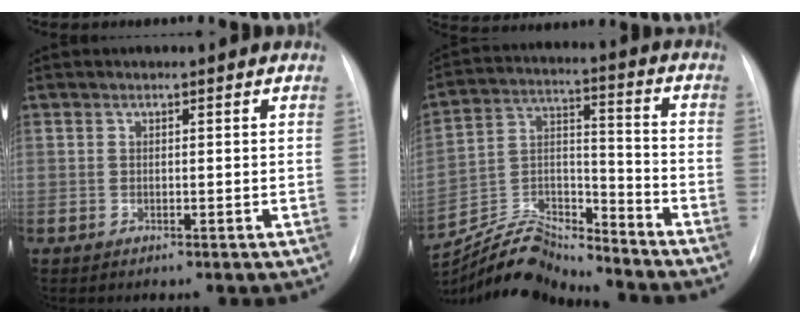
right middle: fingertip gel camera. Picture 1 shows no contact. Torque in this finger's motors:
{"motor_torque": [0.37, -1.77, 0.05, 0.03]}